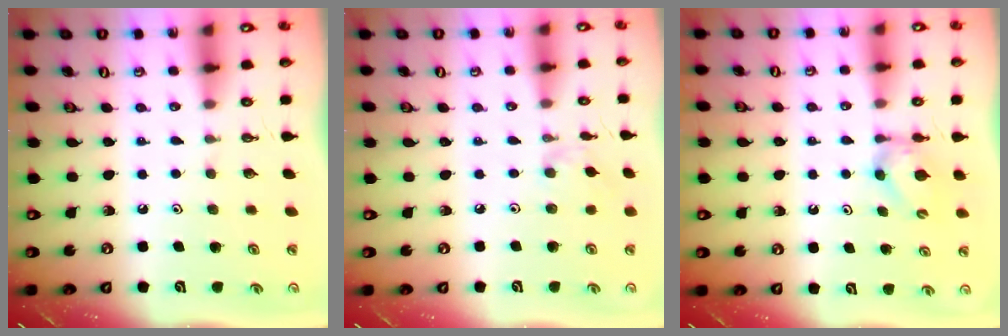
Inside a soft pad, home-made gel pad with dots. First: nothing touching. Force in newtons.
{"total": 1.3, "press": 1.3, "slide": 0.4}
{"total": 4.7, "press": 4.7, "slide": 0.6}